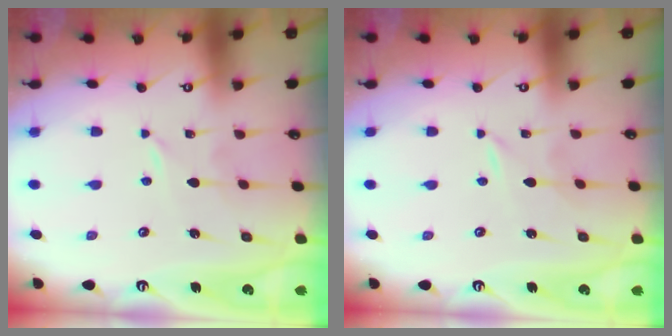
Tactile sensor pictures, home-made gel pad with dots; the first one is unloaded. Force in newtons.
{"total": 0.0}